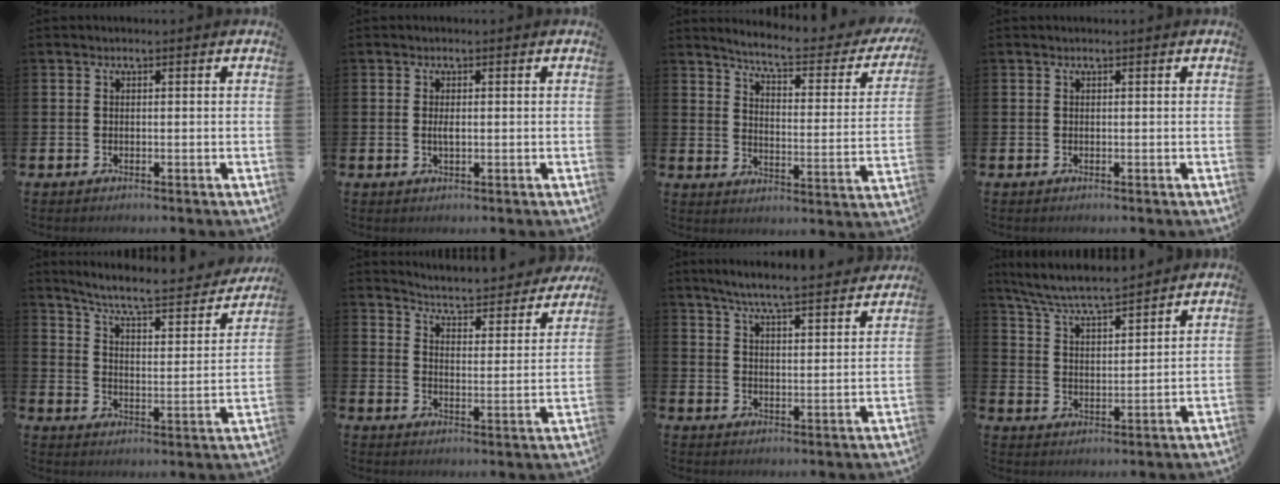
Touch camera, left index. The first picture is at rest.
{"total": 1.2, "force": [0.1, 0.4, 1.1], "torque": [-0.020, 0.001, -0.001]}
{"total": 6.1, "force": [5.4, 0.8, 2.7], "torque": [-0.071, -0.039, 0.083]}
{"total": 0.0}
{"total": 7.4, "force": [6.7, 1.0, 3.0], "torque": [-0.081, -0.049, 0.107]}
{"total": 4.8, "force": [4.7, 0.3, 0.9], "torque": [-0.036, -0.048, 0.072]}
{"total": 6.7, "force": [6.4, 0.0, 2.0], "torque": [-0.054, -0.041, 0.111]}
{"total": 6.7, "force": [6.5, 0.3, 1.8], "torque": [-0.064, -0.039, 0.113]}